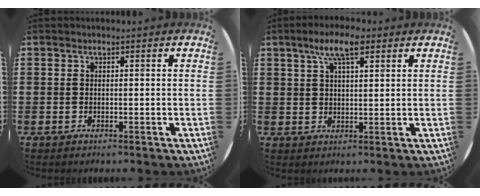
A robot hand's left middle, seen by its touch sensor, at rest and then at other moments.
{"total": 6.3, "force": [3.9, 2.2, 4.5], "torque": [-0.081, 0.002, 0.064]}